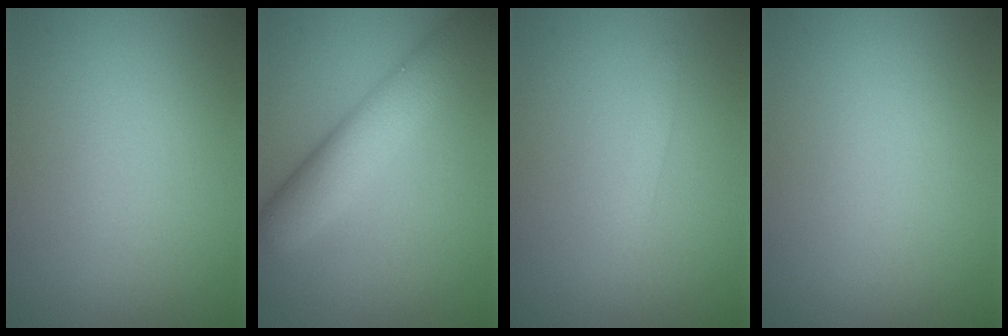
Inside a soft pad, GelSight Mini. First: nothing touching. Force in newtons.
{"total": 6.5, "press": 6.5, "slide": 0.5}
{"total": 0.9, "press": 0.9, "slide": 0.1}
{"total": 0.0}